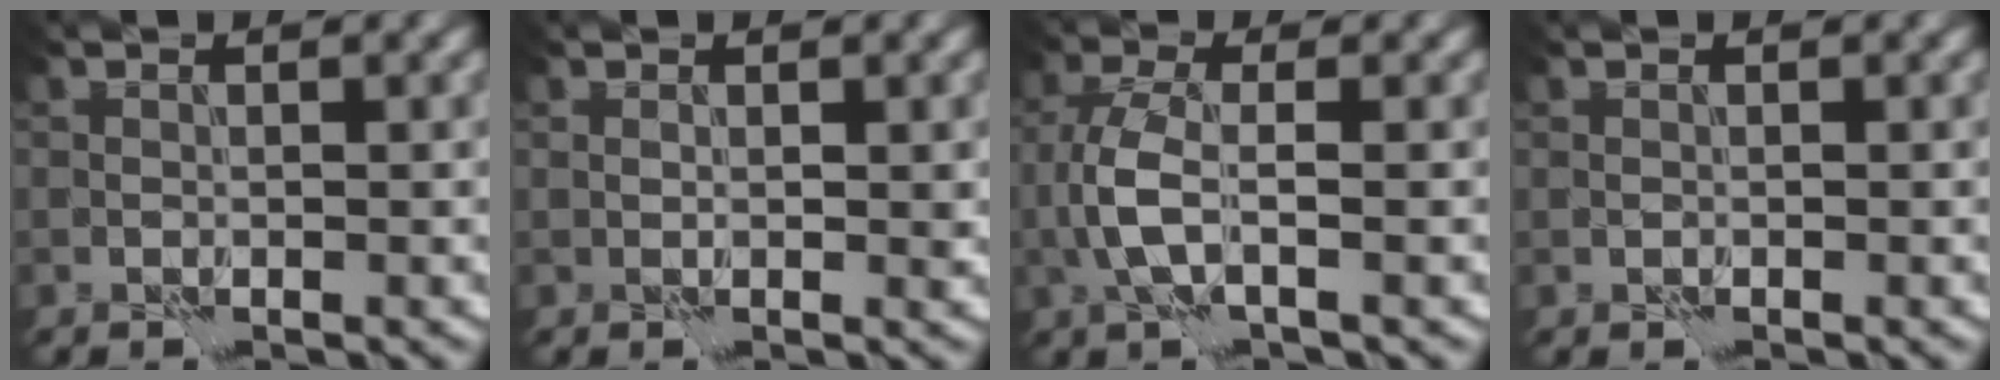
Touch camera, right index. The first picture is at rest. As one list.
[{"total": 0.8, "force": [0.2, 0.5, 0.6], "torque": [-0.010, -0.002, 0.003]}, {"total": 3.6, "force": [-0.6, 1.4, 3.3], "torque": [-0.083, 0.005, -0.019]}, {"total": 0.0}]